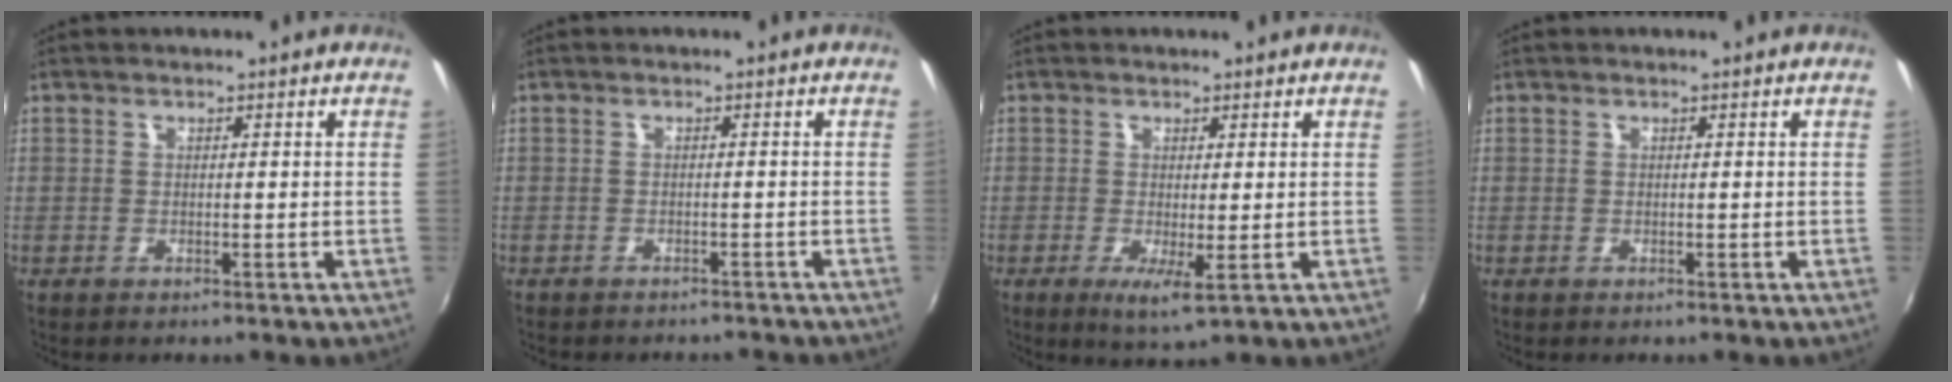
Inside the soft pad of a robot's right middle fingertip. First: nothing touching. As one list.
[{"total": 4.9, "force": [-4.5, 1.5, 1.5], "torque": [-0.035, -0.012, -0.059]}, {"total": 3.6, "force": [-0.7, 0.9, 3.4], "torque": [-0.064, -0.015, -0.010]}, {"total": 0.0}]